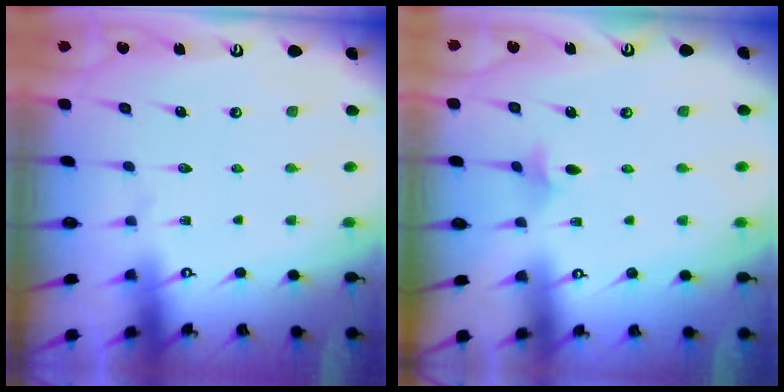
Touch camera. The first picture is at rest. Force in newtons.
{"total": 4.9, "press": 4.7, "slide": 1.1}